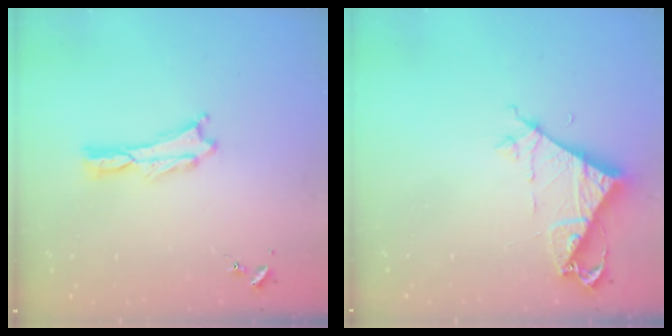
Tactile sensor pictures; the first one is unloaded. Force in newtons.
{"total": 6.9, "press": 6.9, "slide": 0.5}